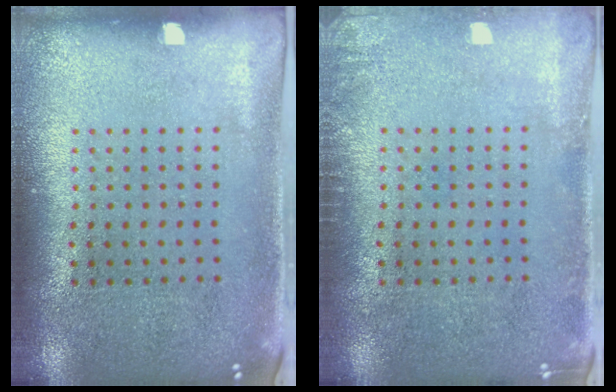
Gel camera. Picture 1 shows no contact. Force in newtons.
{"total": 1.1, "press": 1.1, "slide": 0.2}